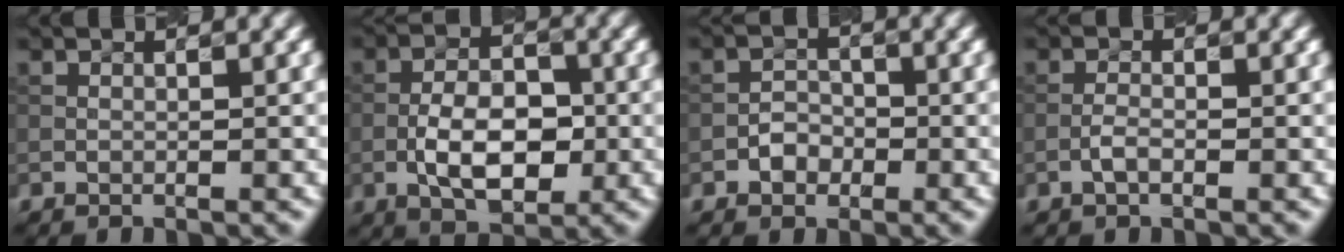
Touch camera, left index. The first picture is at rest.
{"total": 6.0, "force": [-1.7, 3.1, 4.8], "torque": [-0.082, 0.006, -0.032]}
{"total": 1.9, "force": [-0.9, 1.5, 0.7], "torque": [-0.010, 0.007, -0.018]}
{"total": 1.2, "force": [-0.6, 0.4, 1.0], "torque": [-0.021, 0.003, -0.015]}